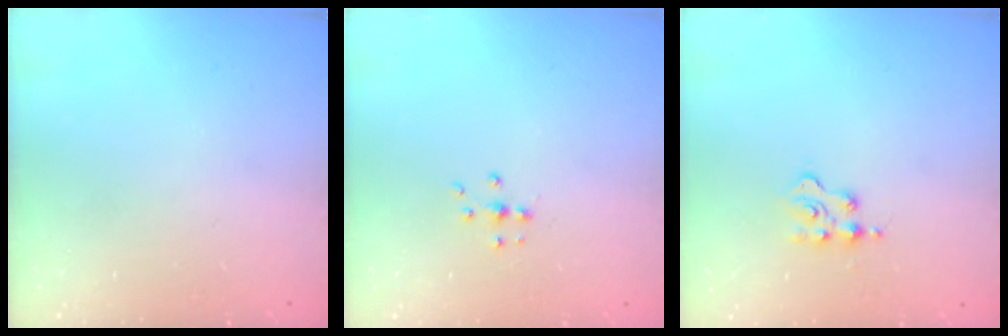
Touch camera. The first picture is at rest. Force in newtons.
{"total": 5.7, "press": 5.7, "slide": 0.7}
{"total": 2.4, "press": 2.4, "slide": 0.3}